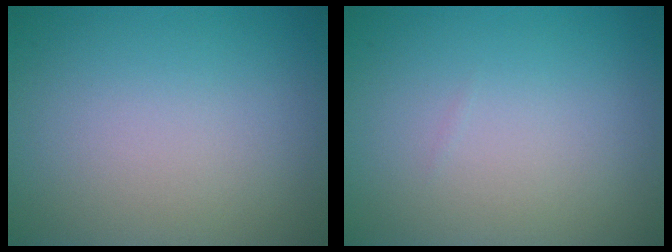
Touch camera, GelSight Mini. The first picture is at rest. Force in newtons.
{"total": 0.0}